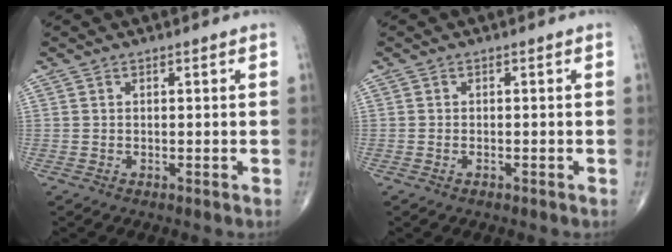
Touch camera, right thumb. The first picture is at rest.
{"total": 1.1, "force": [-0.7, 0.5, 0.6], "torque": [-0.014, 0.004, -0.012]}